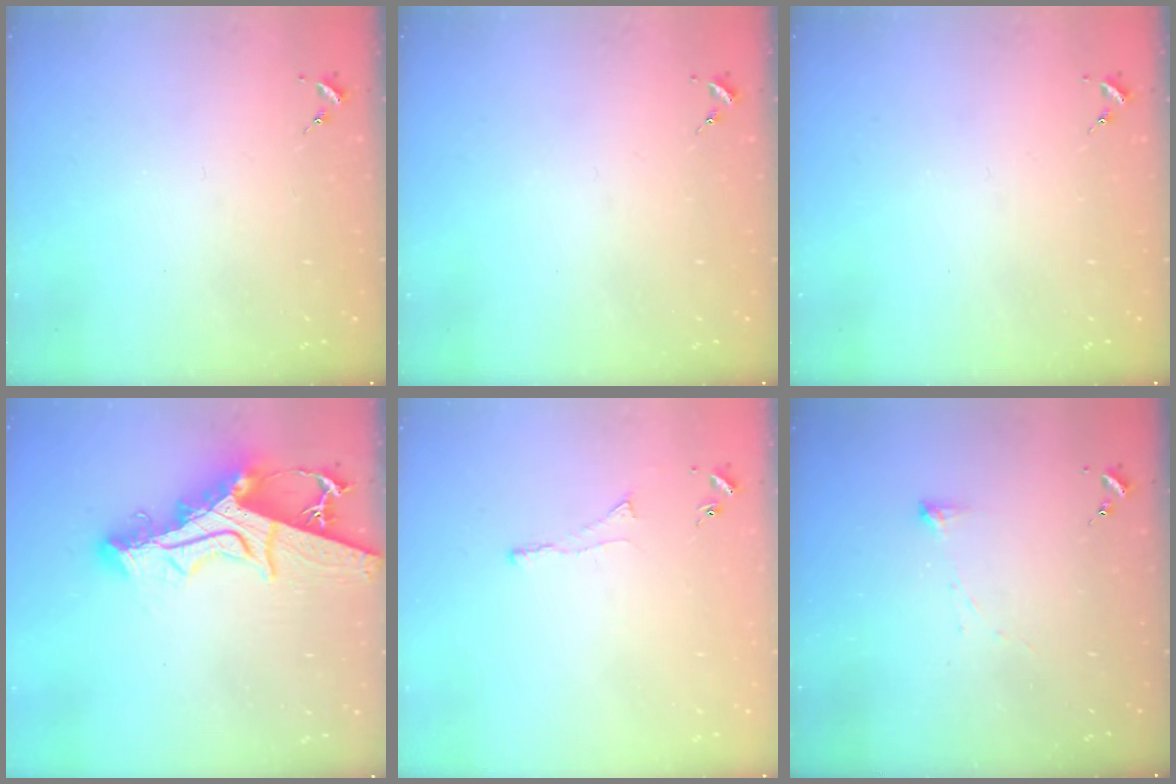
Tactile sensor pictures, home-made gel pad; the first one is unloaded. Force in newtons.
{"total": 0.0}
{"total": 0.0}
{"total": 17.0, "press": 16.9, "slide": 1.2}
{"total": 2.9, "press": 2.8, "slide": 0.7}
{"total": 3.5, "press": 3.5, "slide": 0.3}